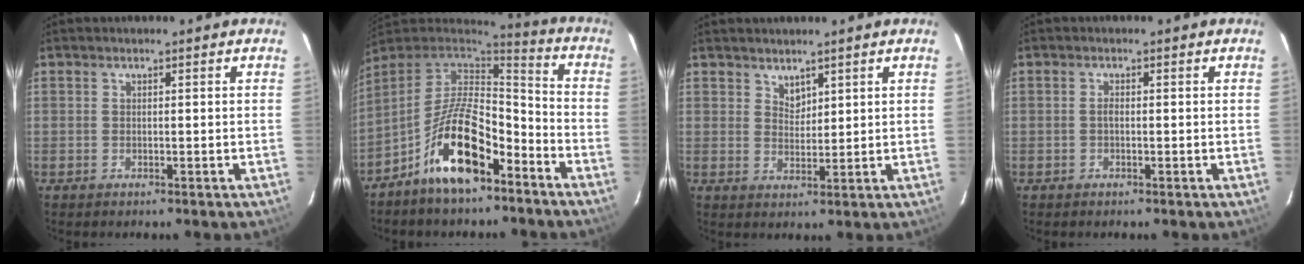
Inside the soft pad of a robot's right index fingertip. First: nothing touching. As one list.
[{"total": 16.1, "force": [-8.9, 6.6, 11.7], "torque": [-0.222, 0.007, -0.162]}, {"total": 2.6, "force": [2.1, 1.3, 0.7], "torque": [-0.007, 0.001, 0.040]}, {"total": 0.8, "force": [-0.2, 0.3, 0.7], "torque": [-0.015, 0.003, -0.004]}]